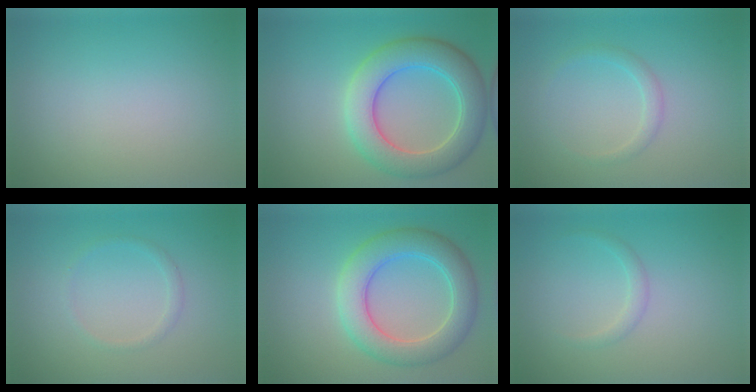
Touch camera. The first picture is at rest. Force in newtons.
{"total": 7.1, "press": 7.0, "slide": 0.6}
{"total": 1.3, "press": 1.3, "slide": 0.1}
{"total": 1.0, "press": 1.0, "slide": 0.0}
{"total": 5.8, "press": 5.8, "slide": 0.3}
{"total": 1.0, "press": 1.0, "slide": 0.1}